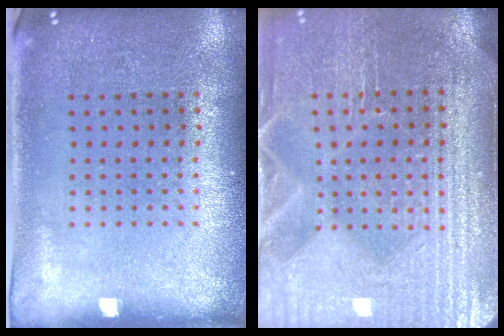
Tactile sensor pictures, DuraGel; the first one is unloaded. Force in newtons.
{"total": 4.3, "press": 4.0, "slide": 1.6}